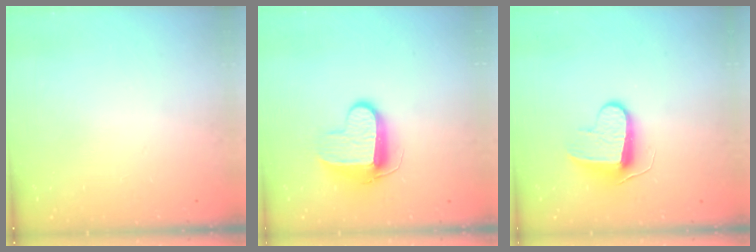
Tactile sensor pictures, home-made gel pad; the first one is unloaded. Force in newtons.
{"total": 10.3, "press": 10.3, "slide": 1.1}
{"total": 9.0, "press": 9.0, "slide": 0.5}